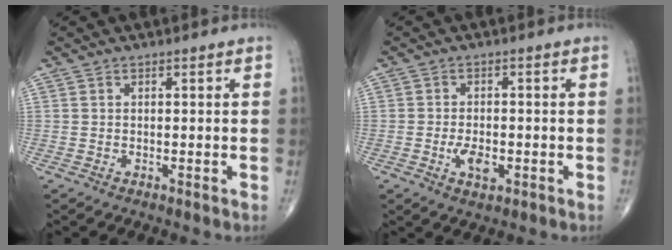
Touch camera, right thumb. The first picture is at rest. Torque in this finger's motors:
{"motor_torque": [1.26, 1.02, 0.26, -0.43, 0.07]}